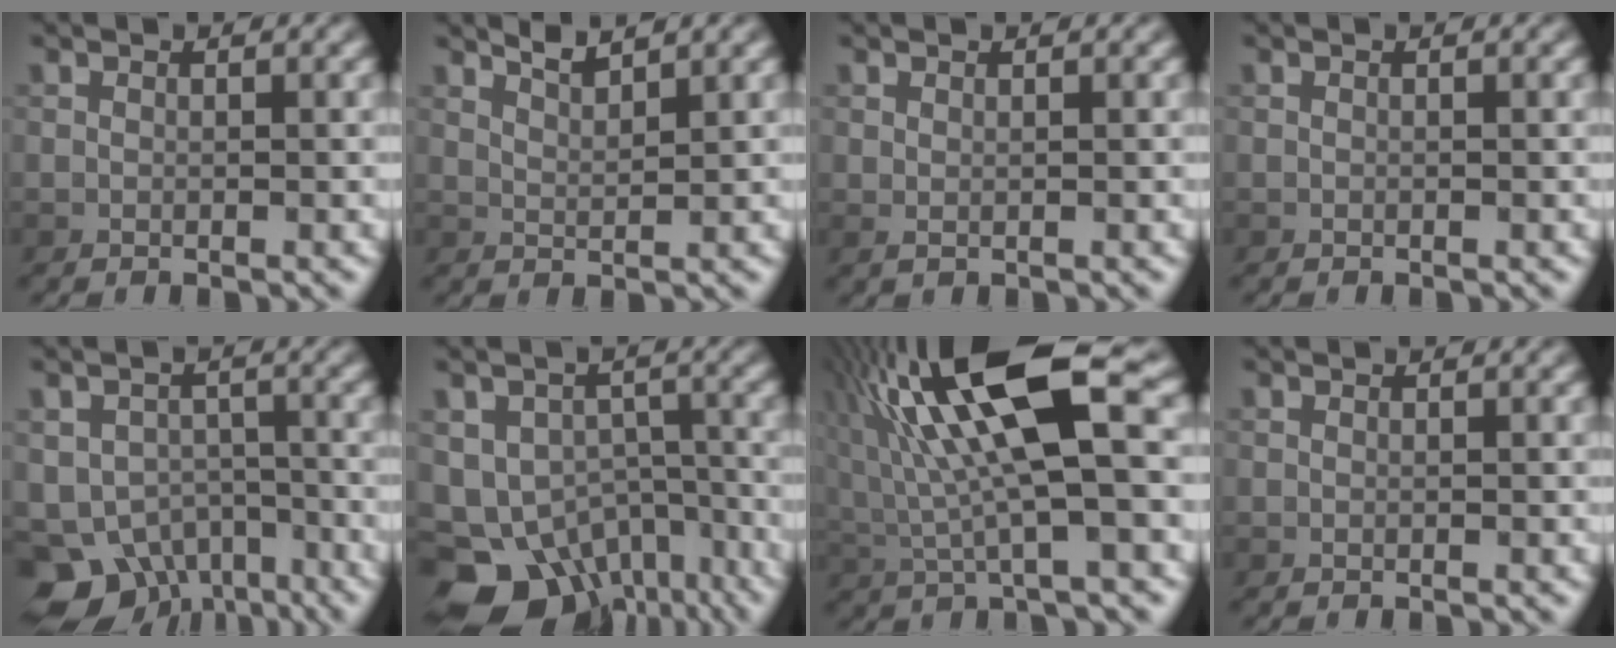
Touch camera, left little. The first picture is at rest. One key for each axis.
{"total": 2.0, "fx": 1.8, "fy": 0.2, "fz": 0.8, "tx": -0.010, "ty": 0.002, "tz": 0.033}
{"total": 0.6, "fx": 0.3, "fy": 0.2, "fz": 0.4, "tx": -0.009, "ty": 0.002, "tz": 0.006}
{"total": 0.0}
{"total": 7.8, "fx": -4.5, "fy": 5.5, "fz": 3.2, "tx": -0.045, "ty": -0.024, "tz": -0.069}
{"total": 12.6, "fx": -8.1, "fy": 8.2, "fz": 5.1, "tx": -0.095, "ty": -0.034, "tz": -0.103}
{"total": 13.3, "fx": 3.5, "fy": 3.2, "fz": 12.4, "tx": -0.235, "ty": 0.025, "tz": 0.058}
{"total": 0.0}